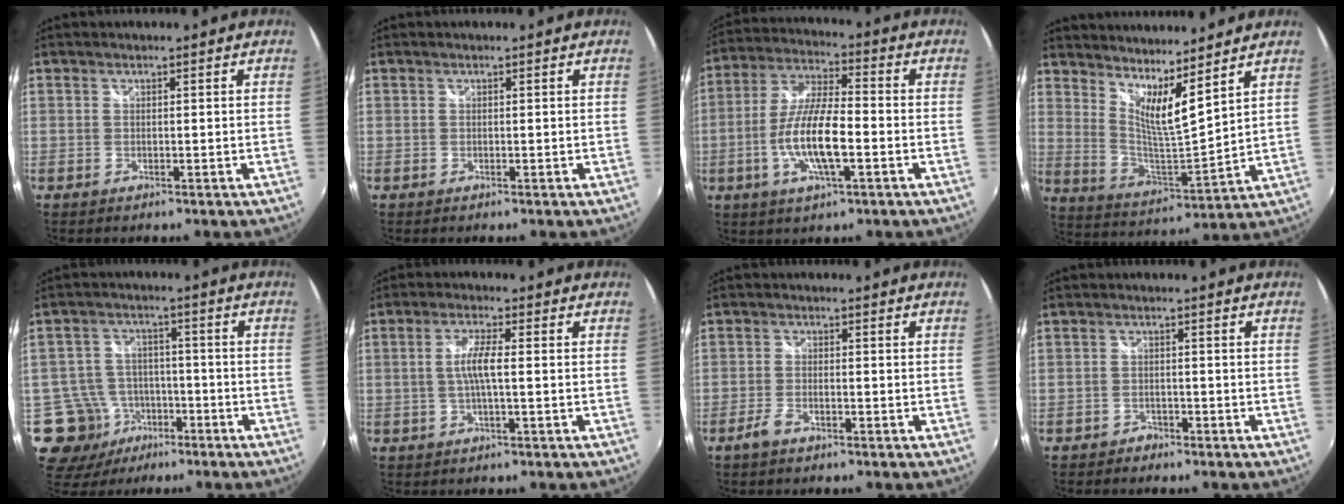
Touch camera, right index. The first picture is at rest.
{"total": 0.0}
{"total": 12.1, "force": [-3.6, 3.2, 11.1], "torque": [-0.228, -0.002, -0.068]}
{"total": 10.9, "force": [8.5, 0.8, 6.9], "torque": [-0.105, -0.019, 0.149]}
{"total": 11.2, "force": [-5.7, 9.2, 3.0], "torque": [-0.084, 0.016, -0.079]}
{"total": 4.4, "force": [-0.3, 0.3, 4.4], "torque": [-0.084, 0.001, -0.003]}
{"total": 3.2, "force": [-2.4, 1.1, 1.9], "torque": [-0.054, -0.001, -0.048]}
{"total": 2.2, "force": [-1.8, 1.2, 0.2], "torque": [-0.008, 0.002, -0.030]}